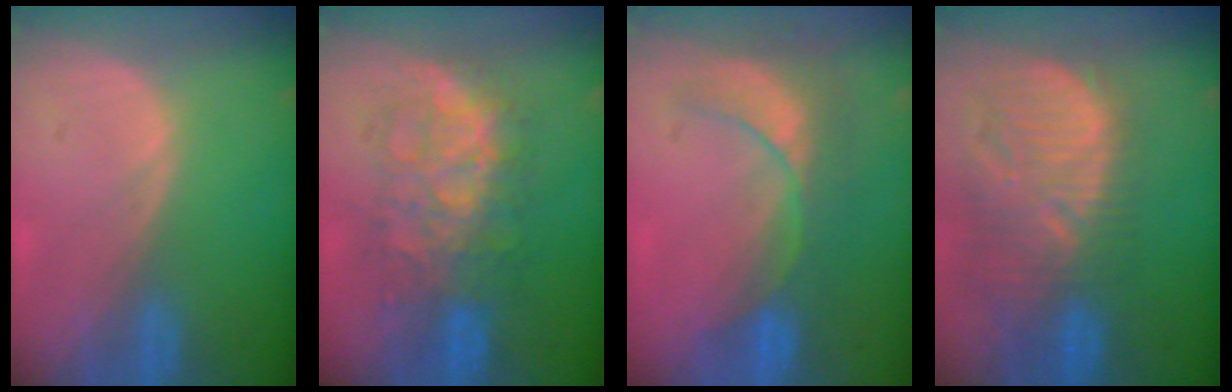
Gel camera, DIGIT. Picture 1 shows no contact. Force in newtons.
{"total": 8.9, "press": 8.9, "slide": 0.5}
{"total": 9.0, "press": 7.8, "slide": 4.6}
{"total": 13.0, "press": 11.4, "slide": 6.2}